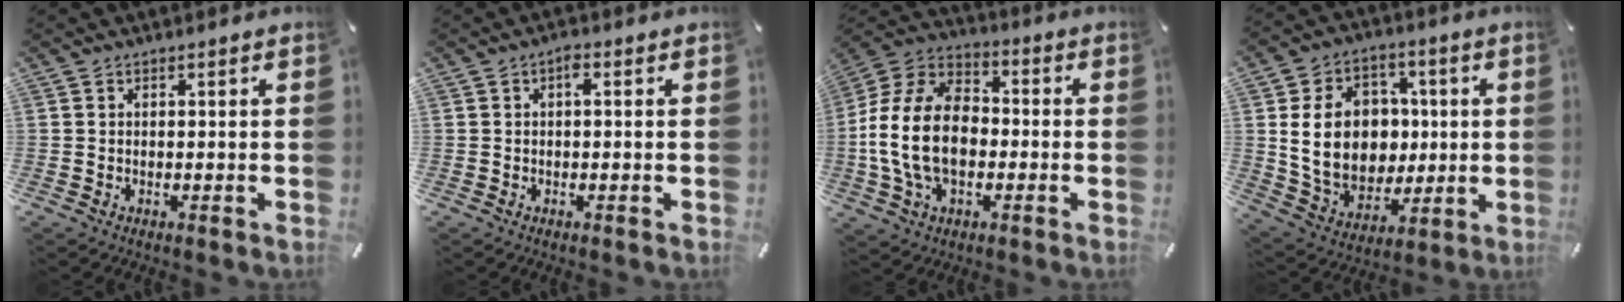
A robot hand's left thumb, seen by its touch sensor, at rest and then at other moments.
{"total": 1.8, "force": [0.1, 0.7, 1.7], "torque": [-0.035, 0.008, -0.001]}
{"total": 16.6, "force": [-3.1, 11.8, 11.2], "torque": [-0.262, 0.027, -0.061]}
{"total": 16.7, "force": [1.6, 14.1, 8.9], "torque": [-0.159, 0.008, 0.042]}